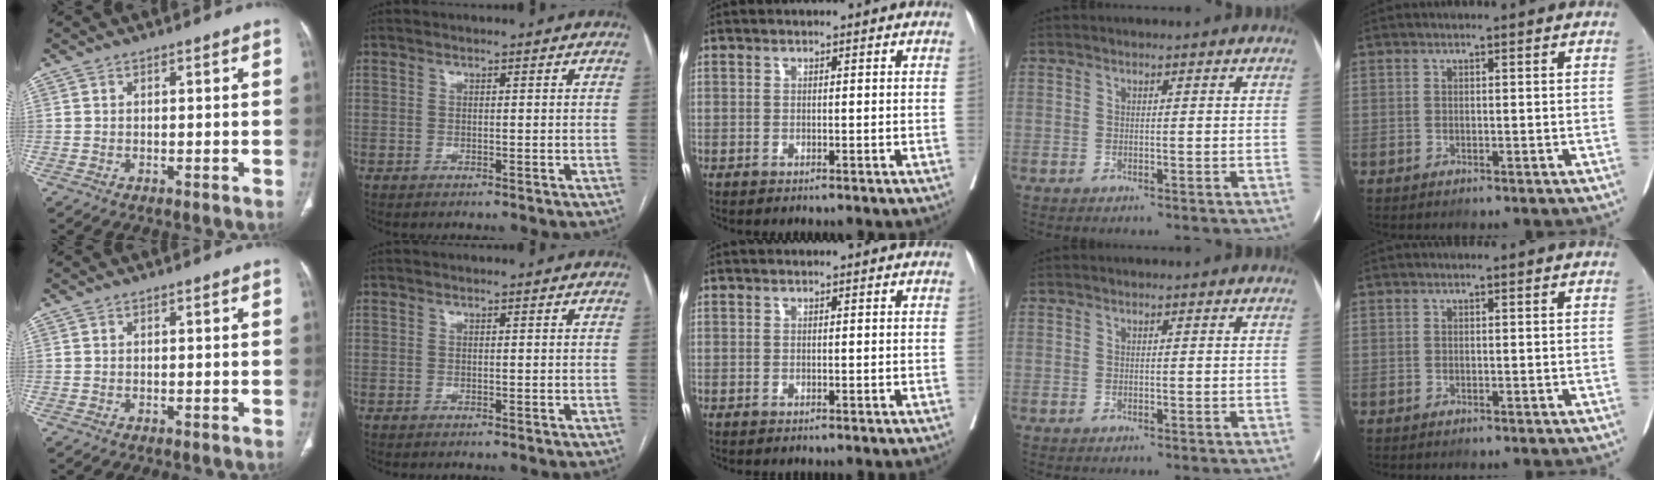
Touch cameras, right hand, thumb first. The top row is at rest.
{}